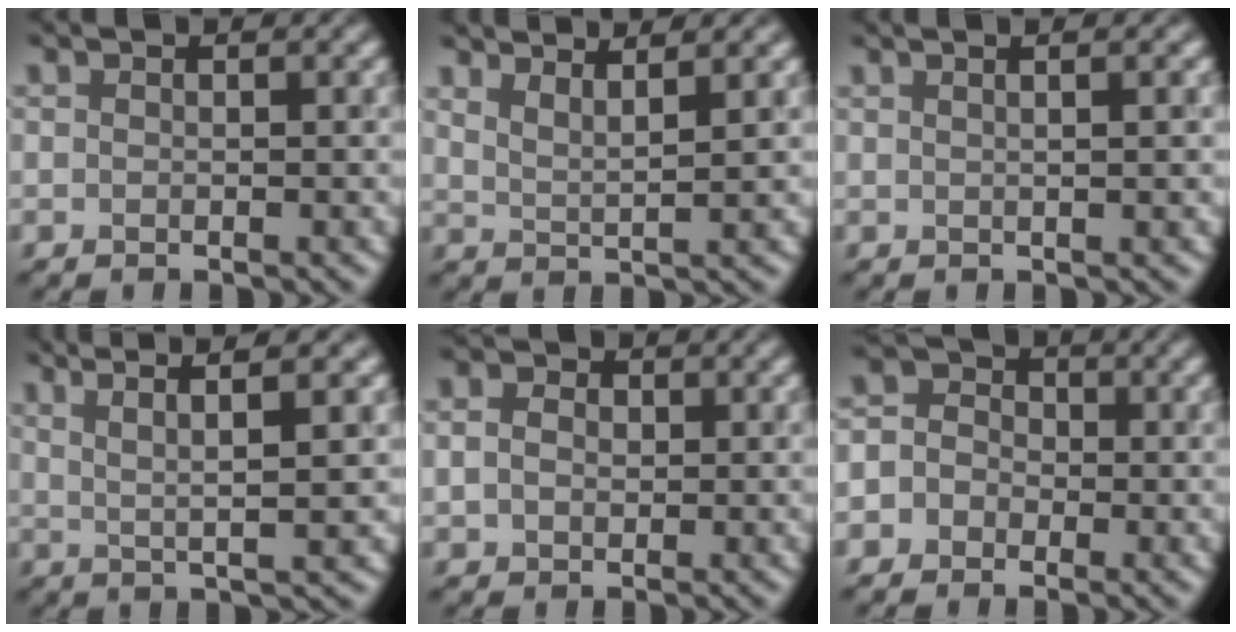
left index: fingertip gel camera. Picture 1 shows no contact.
{"total": 3.0, "force": [2.7, 0.2, 1.3], "torque": [-0.015, 0.007, 0.052]}
{"total": 4.3, "force": [2.0, 1.9, 3.2], "torque": [-0.014, 0.036, 0.000]}
{"total": 5.3, "force": [2.8, 0.5, 4.5], "torque": [-0.081, 0.017, 0.060]}
{"total": 2.6, "force": [0.6, 2.2, 1.2], "torque": [-0.026, 0.018, -0.001]}
{"total": 3.6, "force": [-1.0, 3.3, 0.8], "torque": [0.011, 0.020, -0.034]}